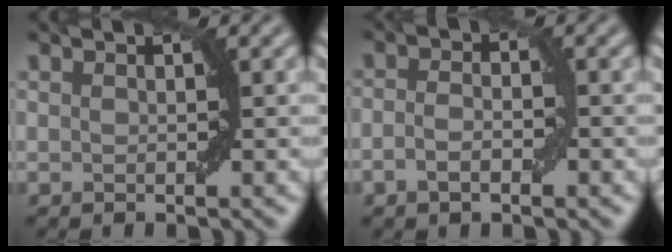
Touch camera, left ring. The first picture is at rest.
{"total": 2.2, "force": [-0.9, 1.0, 1.8], "torque": [-0.033, 0.000, -0.018]}